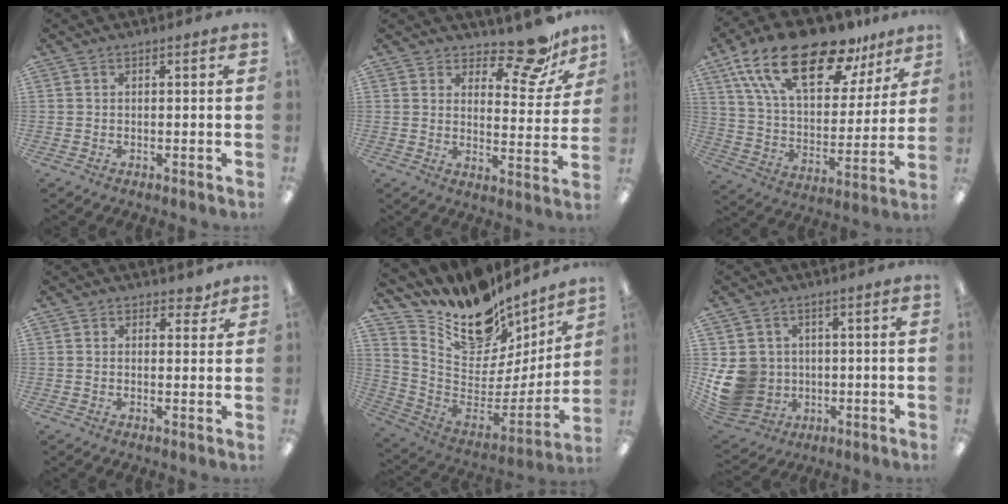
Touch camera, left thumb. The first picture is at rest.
{"total": 12.7, "force": [10.2, 4.8, 5.9], "torque": [-0.069, -0.076, 0.178]}
{"total": 23.5, "force": [16.0, 9.8, 14.1], "torque": [-0.256, -0.084, 0.280]}
{"total": 3.2, "force": [2.5, 1.8, 0.8], "torque": [0.004, -0.009, 0.041]}
{"total": 15.9, "force": [12.2, 8.4, 5.7], "torque": [-0.098, -0.111, 0.215]}
{"total": 11.0, "force": [0.0, 10.2, 4.1], "torque": [-0.106, 0.003, 0.010]}